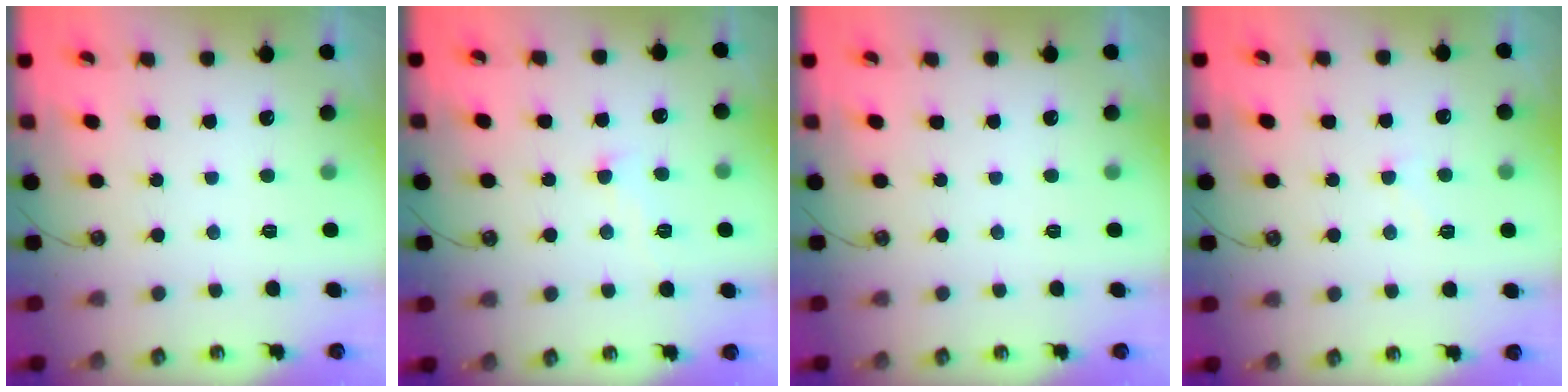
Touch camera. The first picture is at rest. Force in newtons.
{"total": 0.9, "press": 0.9, "slide": 0.2}
{"total": 0.0}
{"total": 0.8, "press": 0.6, "slide": 0.5}